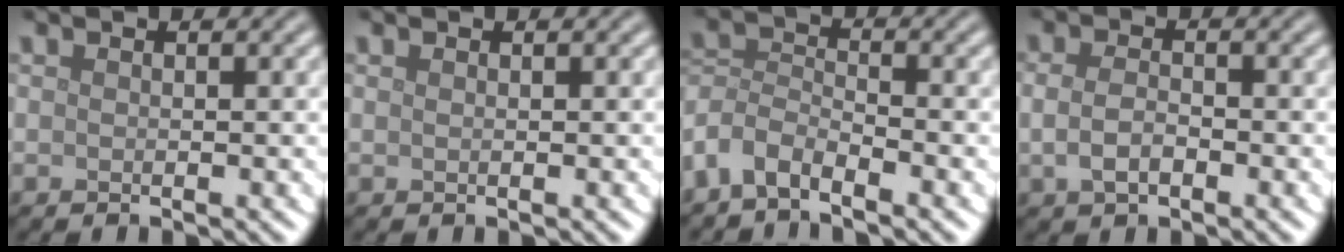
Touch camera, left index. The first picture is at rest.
{"total": 0.0}
{"total": 3.7, "force": [-2.8, 1.5, 1.9], "torque": [-0.040, 0.000, -0.069]}
{"total": 2.3, "force": [-0.5, 1.3, 1.8], "torque": [-0.041, -0.004, -0.013]}